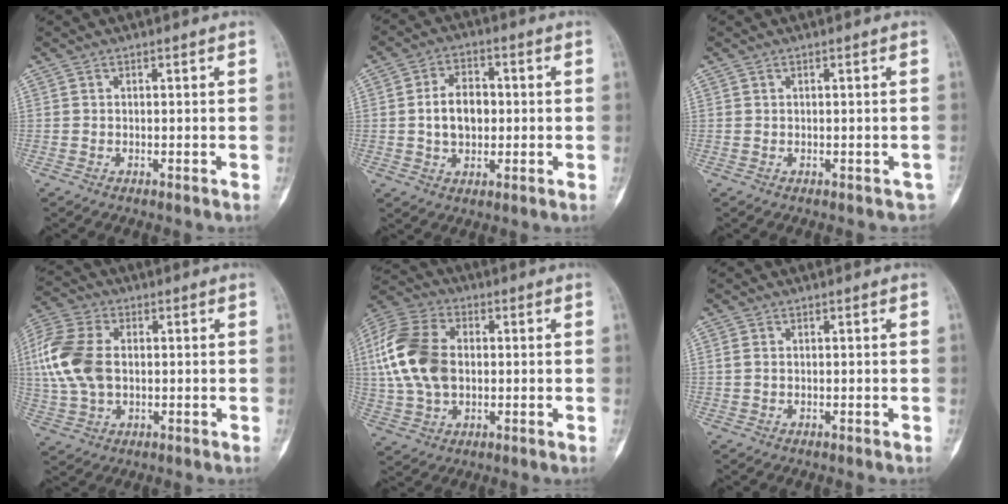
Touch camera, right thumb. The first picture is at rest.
{"total": 8.3, "force": [0.1, 5.7, 6.0], "torque": [-0.085, 0.014, 0.001]}
{"total": 0.8, "force": [-0.2, 0.7, 0.4], "torque": [0.002, 0.008, 0.002]}
{"total": 14.4, "force": [1.1, 9.4, 10.9], "torque": [-0.242, 0.011, 0.022]}
{"total": 16.6, "force": [1.2, 11.0, 12.3], "torque": [-0.248, 0.015, 0.022]}
{"total": 1.1, "force": [0.2, 0.7, 0.8], "torque": [-0.021, 0.001, 0.005]}